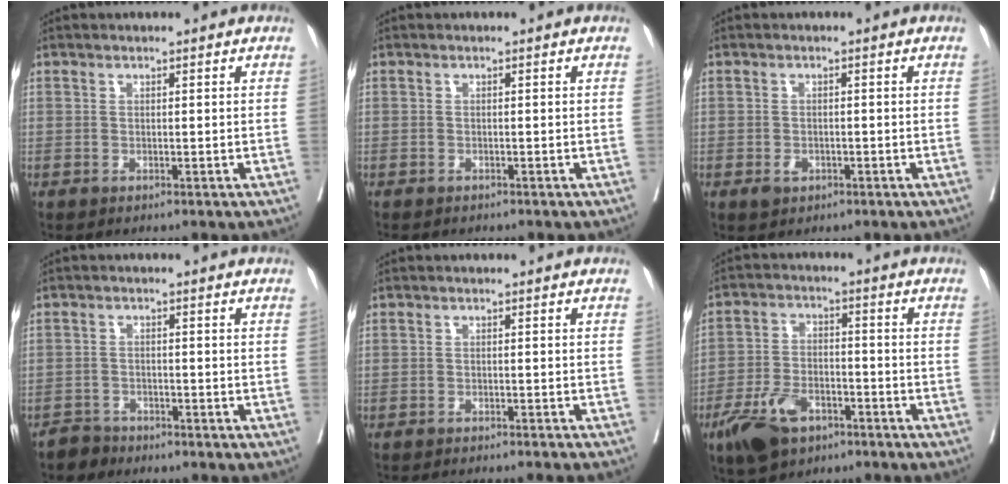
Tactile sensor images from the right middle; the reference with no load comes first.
{"total": 3.3, "force": [-2.8, 1.0, 1.3], "torque": [-0.024, -0.009, -0.036]}
{"total": 2.0, "force": [-0.9, 1.3, 1.1], "torque": [-0.016, 0.002, -0.009]}
{"total": 2.4, "force": [-2.1, 0.9, -0.6], "torque": [0.006, -0.001, -0.041]}
{"total": 9.8, "force": [-9.1, 0.0, 3.8], "torque": [-0.031, -0.022, -0.115]}
{"total": 9.0, "force": [-5.5, 4.6, 5.4], "torque": [-0.110, -0.002, -0.096]}